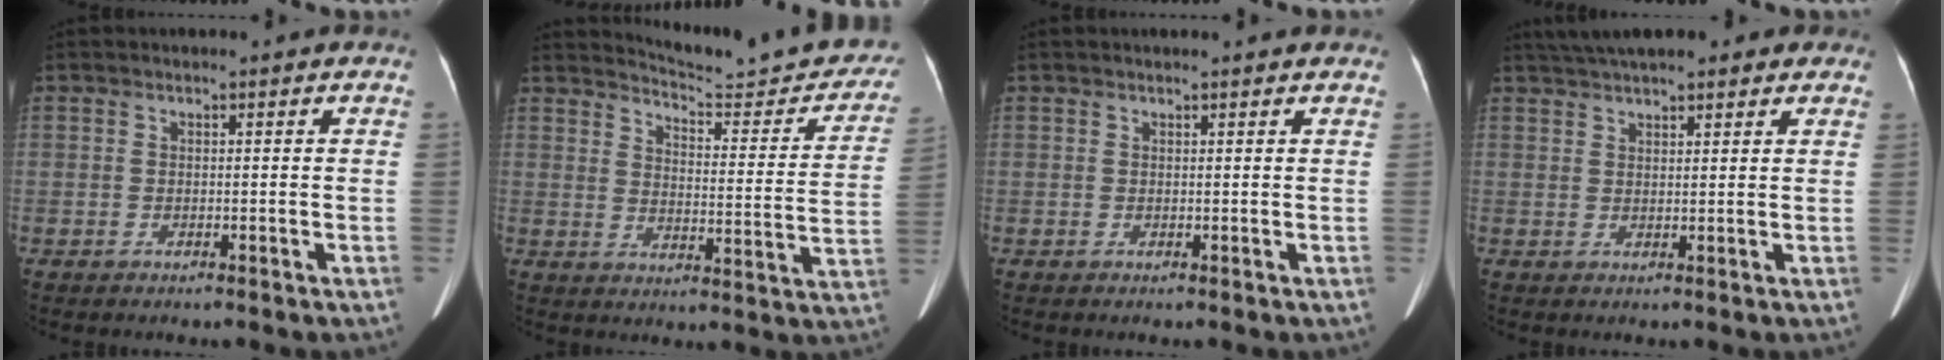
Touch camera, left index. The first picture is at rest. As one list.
[{"total": 18.8, "force": [17.9, 1.9, 5.5], "torque": [-0.062, -0.076, 0.211]}, {"total": 2.6, "force": [2.4, 0.0, 1.0], "torque": [-0.012, 0.014, 0.024]}, {"total": 10.5, "force": [8.2, 3.2, 5.6], "torque": [-0.083, 0.045, 0.123]}]